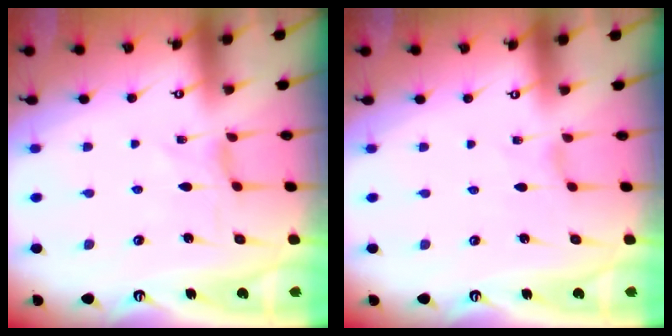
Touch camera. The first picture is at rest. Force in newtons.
{"total": 0.6, "press": 0.6, "slide": 0.2}